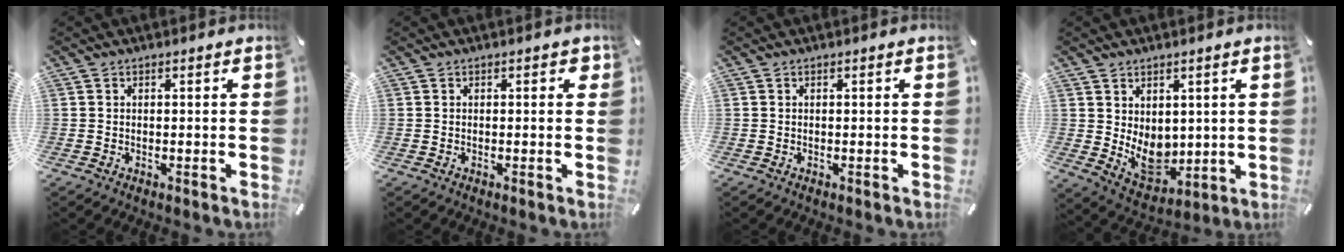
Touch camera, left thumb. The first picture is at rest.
{"total": 1.0, "force": [0.1, 0.6, 0.7], "torque": [-0.006, 0.001, -0.001]}
{"total": 0.0}
{"total": 8.8, "force": [1.6, 7.2, 4.8], "torque": [-0.073, -0.028, 0.035]}